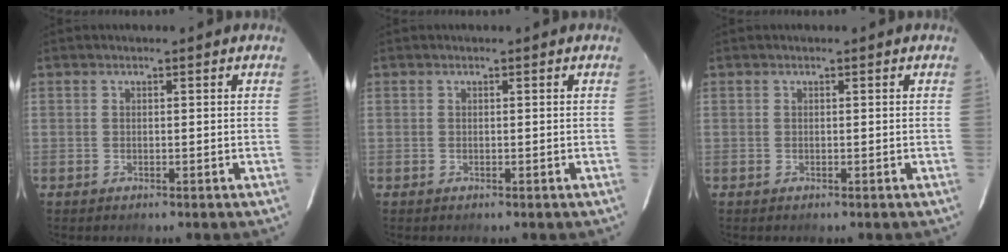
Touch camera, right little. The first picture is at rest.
{"total": 0.0}
{"total": 0.0}